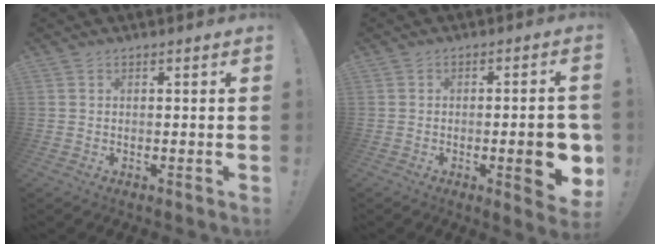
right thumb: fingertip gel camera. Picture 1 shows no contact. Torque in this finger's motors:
{"motor_torque": [0.51, 0.40, 1.49, -0.48, 0.33]}